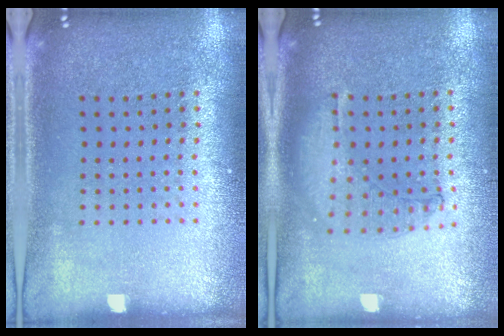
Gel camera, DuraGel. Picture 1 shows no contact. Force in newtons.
{"total": 1.0, "press": 1.0, "slide": 0.2}